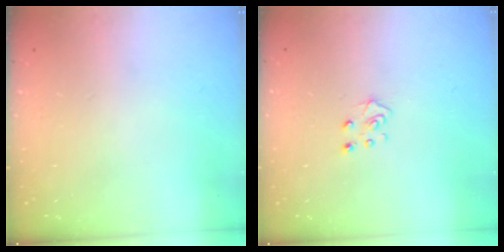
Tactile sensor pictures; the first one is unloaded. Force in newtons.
{"total": 4.8, "press": 4.8, "slide": 0.4}